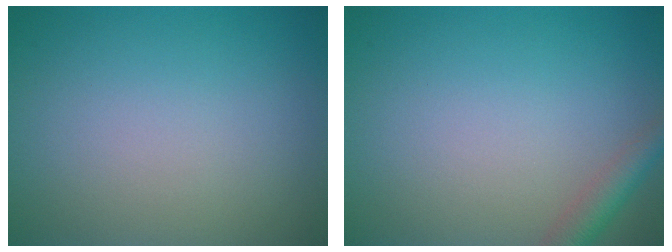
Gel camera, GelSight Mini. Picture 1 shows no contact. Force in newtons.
{"total": 2.4, "press": 2.4, "slide": 0.2}